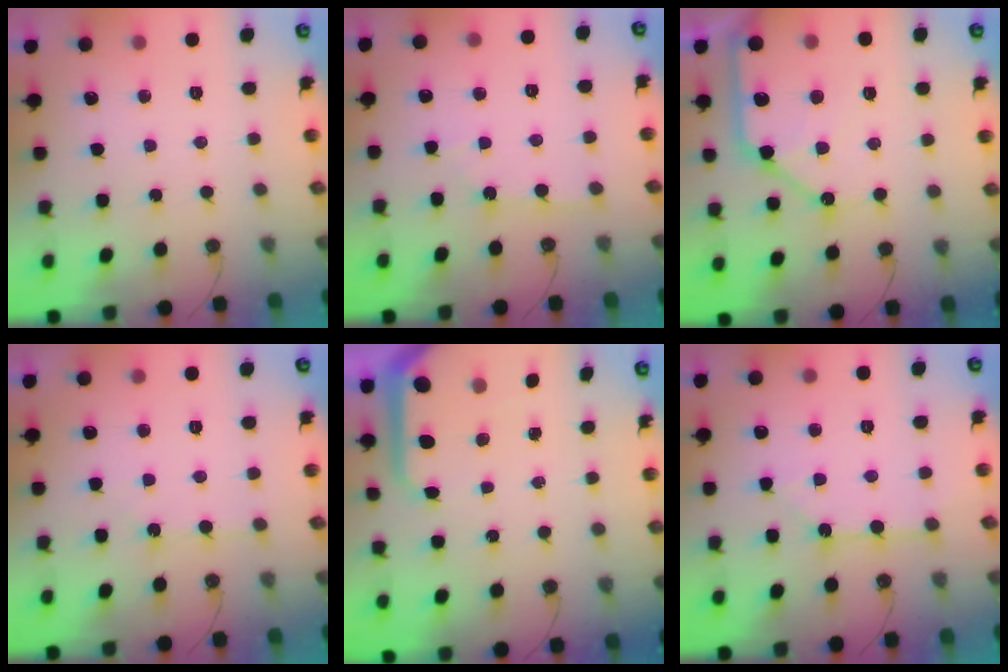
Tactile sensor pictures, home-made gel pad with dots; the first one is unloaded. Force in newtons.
{"total": 2.6, "press": 2.6, "slide": 0.4}
{"total": 13.8, "press": 13.7, "slide": 1.8}
{"total": 1.8, "press": 1.8, "slide": 0.4}
{"total": 8.3, "press": 8.2, "slide": 0.9}
{"total": 2.5, "press": 2.5, "slide": 0.2}